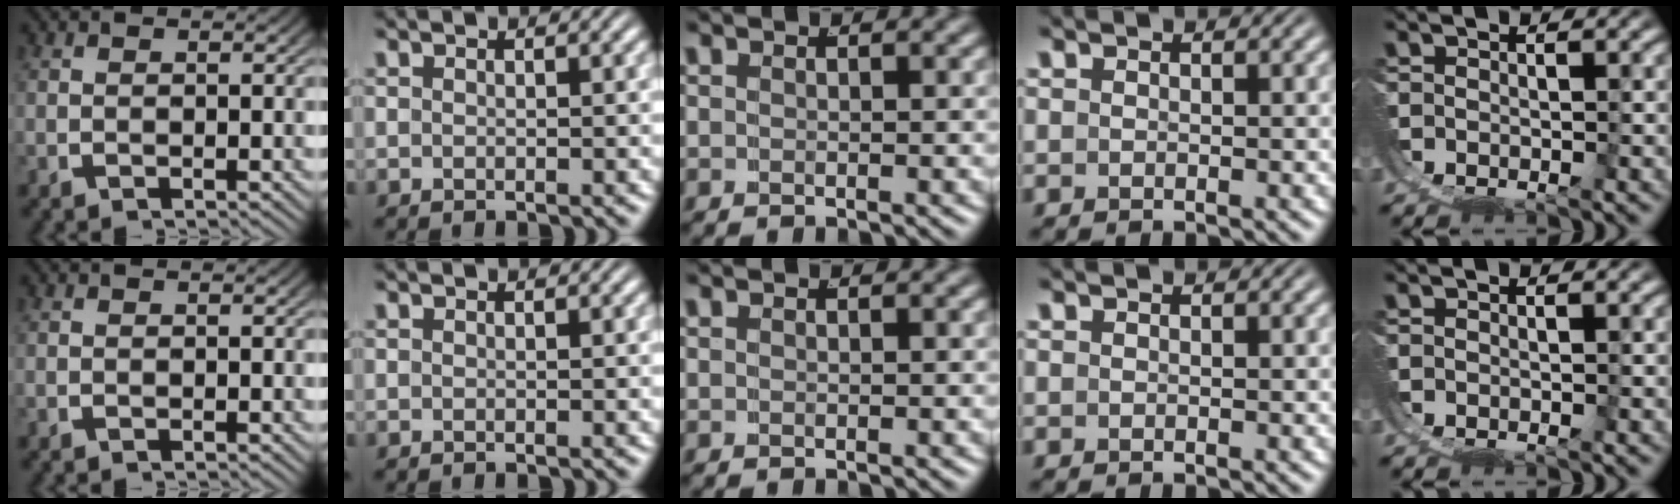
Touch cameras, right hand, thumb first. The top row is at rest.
{}